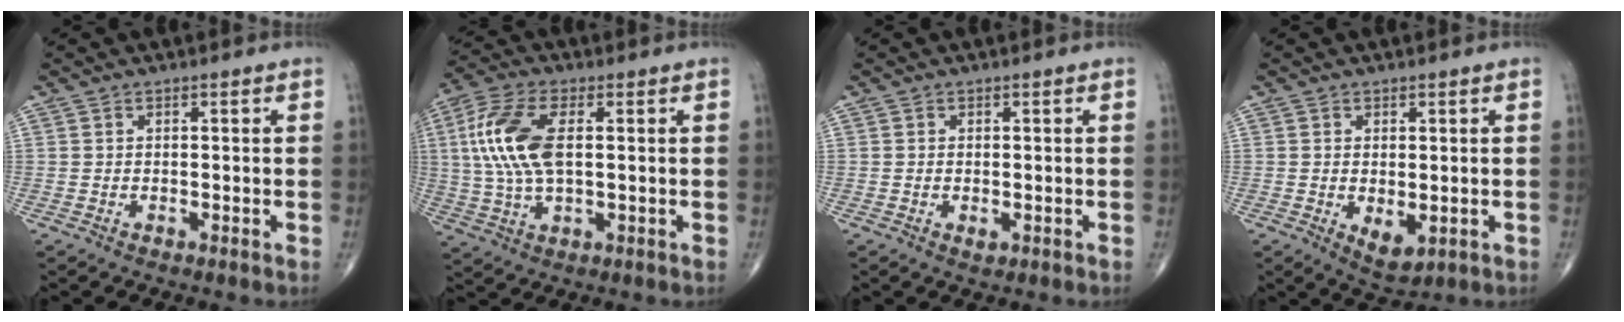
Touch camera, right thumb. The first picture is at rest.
{"total": 13.2, "force": [1.9, 6.2, 11.5], "torque": [-0.260, 0.008, 0.038]}
{"total": 1.1, "force": [-0.3, 0.6, 0.9], "torque": [-0.015, -0.003, -0.003]}
{"total": 4.7, "force": [-0.9, 2.5, 3.9], "torque": [-0.052, -0.012, -0.003]}